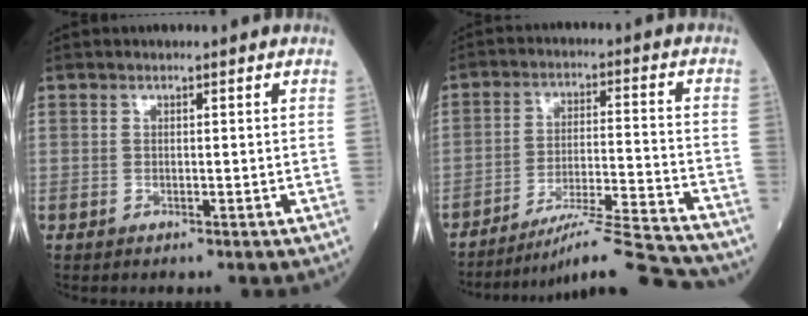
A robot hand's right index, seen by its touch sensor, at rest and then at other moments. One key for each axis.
{"total": 15.0, "fx": -14.1, "fy": -1.7, "fz": 4.9, "tx": -0.075, "ty": 0.000, "tz": -0.220}